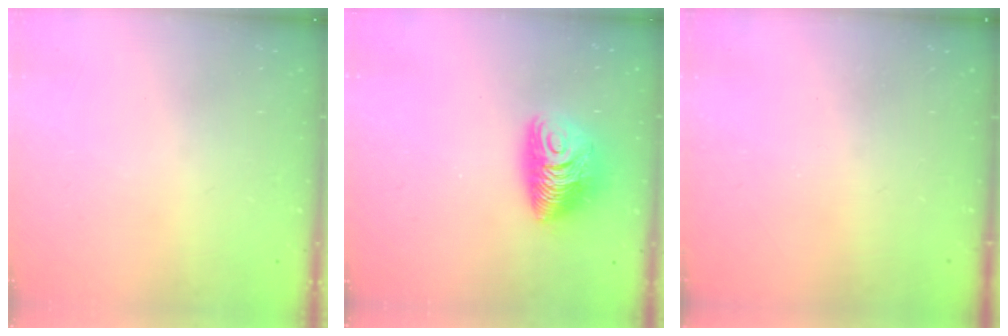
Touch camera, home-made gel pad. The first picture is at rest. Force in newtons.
{"total": 11.3, "press": 11.3, "slide": 1.1}
{"total": 0.0}